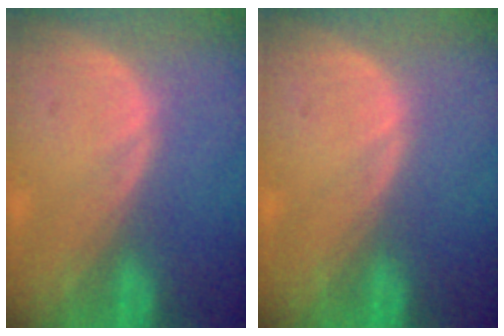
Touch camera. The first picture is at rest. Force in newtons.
{"total": 0.0}